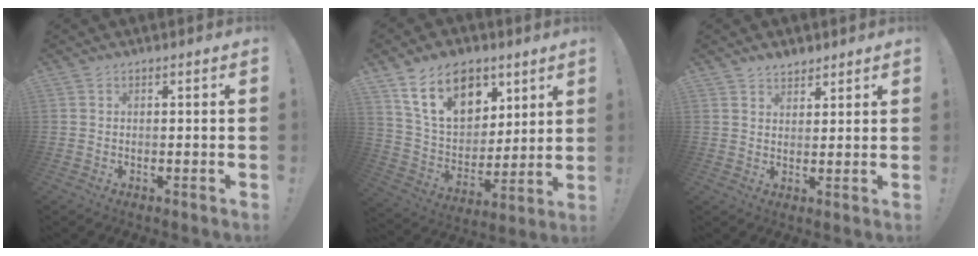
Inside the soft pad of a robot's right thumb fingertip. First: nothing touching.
{"total": 18.5, "force": [10.3, 11.6, 10.0], "torque": [-0.176, -0.043, 0.194]}
{"total": 3.7, "force": [3.2, 1.7, 0.5], "torque": [0.003, -0.022, 0.057]}